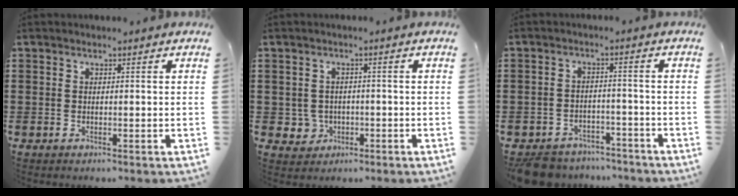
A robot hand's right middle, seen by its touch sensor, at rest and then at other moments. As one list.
[{"total": 2.4, "force": [-0.4, 2.3, 0.4], "torque": [-0.020, 0.006, -0.012]}, {"total": 4.8, "force": [-4.6, 1.3, 0.4], "torque": [-0.014, 0.012, -0.095]}]